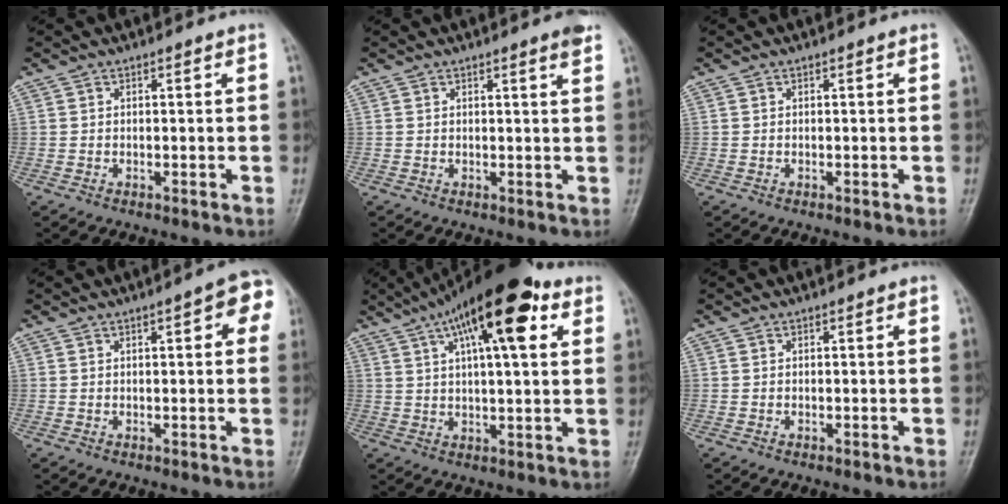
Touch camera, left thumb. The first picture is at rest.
{"total": 2.2, "force": [1.6, -0.1, 1.5], "torque": [-0.017, -0.006, 0.020]}
{"total": 0.0}
{"total": 6.2, "force": [2.1, 1.9, 5.5], "torque": [-0.051, 0.010, 0.015]}
{"total": 17.9, "force": [7.9, 6.0, 14.9], "torque": [-0.218, 0.006, 0.120]}
{"total": 0.0}